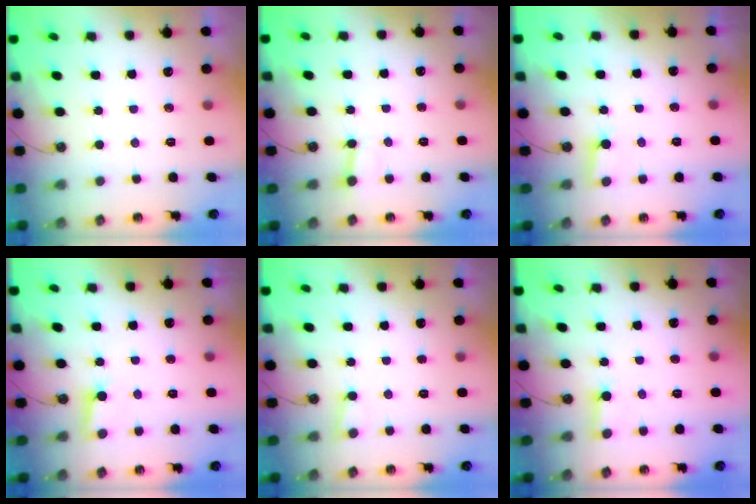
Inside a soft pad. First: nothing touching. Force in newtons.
{"total": 2.5, "press": 2.5, "slide": 0.4}
{"total": 3.2, "press": 3.2, "slide": 0.3}
{"total": 3.0, "press": 3.0, "slide": 0.2}
{"total": 3.9, "press": 3.9, "slide": 0.4}
{"total": 2.7, "press": 2.7, "slide": 0.1}